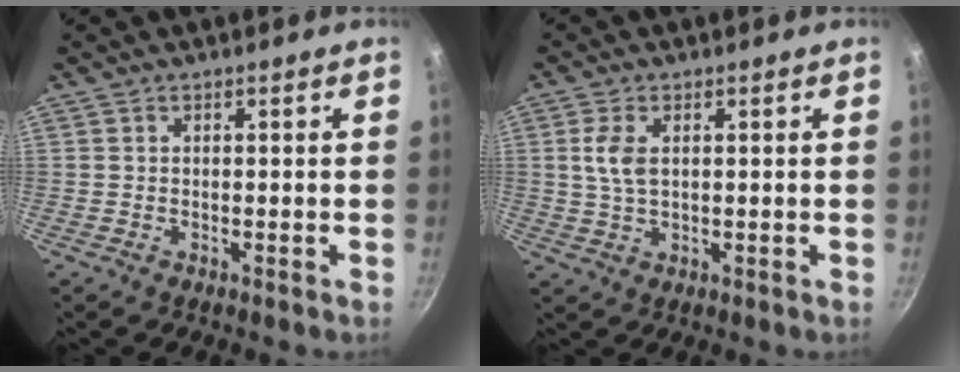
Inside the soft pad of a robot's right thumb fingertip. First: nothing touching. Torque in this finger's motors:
{"motor_torque": [0.13, -0.06, 0.64, 0.29, 0.18]}